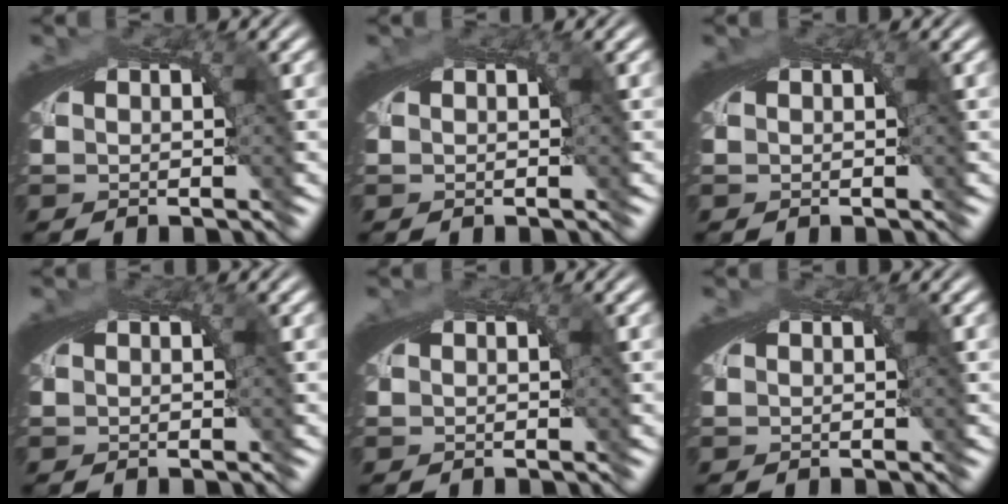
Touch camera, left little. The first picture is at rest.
{"total": 0.0}
{"total": 0.6, "force": [0.2, 0.2, 0.5], "torque": [-0.005, 0.003, 0.003]}
{"total": 0.6, "force": [0.3, 0.3, 0.5], "torque": [-0.005, 0.003, 0.003]}
{"total": 0.0}
{"total": 0.0}